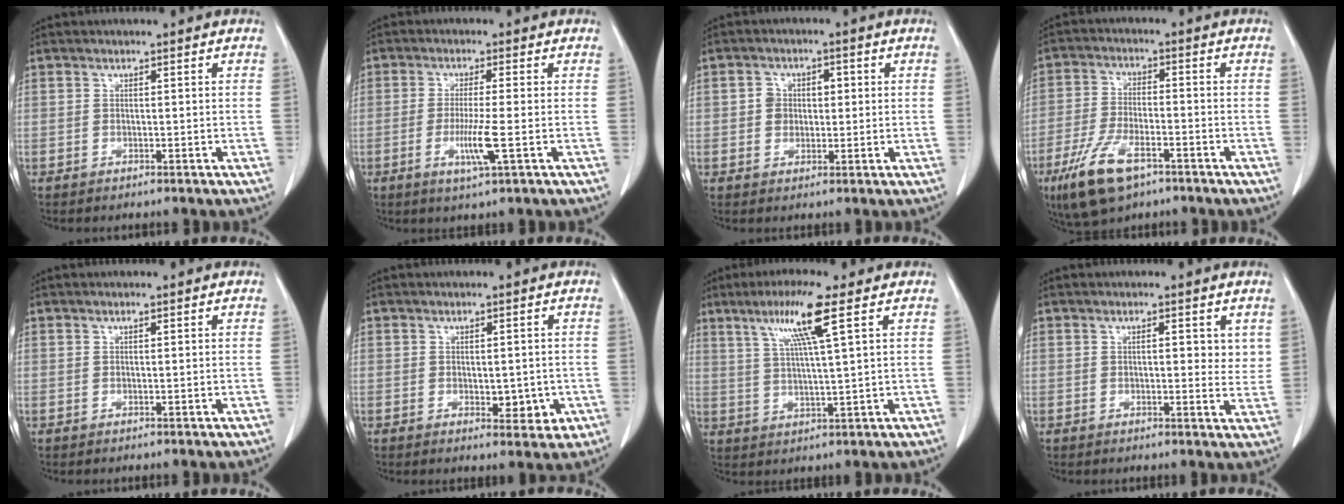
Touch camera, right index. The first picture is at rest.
{"total": 5.9, "force": [-1.7, -0.1, 5.7], "torque": [-0.111, -0.013, -0.030]}
{"total": 4.7, "force": [0.5, 3.6, 3.0], "torque": [-0.053, 0.023, 0.013]}
{"total": 10.9, "force": [-6.2, 4.1, 7.9], "torque": [-0.171, -0.013, -0.109]}
{"total": 0.5, "force": [0.2, 0.2, 0.4], "torque": [-0.009, 0.000, 0.006]}
{"total": 5.1, "force": [-1.1, 2.7, 4.1], "torque": [-0.052, 0.003, -0.004]}
{"total": 9.2, "force": [4.5, -0.6, 8.0], "torque": [-0.155, 0.008, 0.087]}
{"total": 5.2, "force": [2.0, 2.3, 4.2], "torque": [-0.058, -0.006, 0.025]}